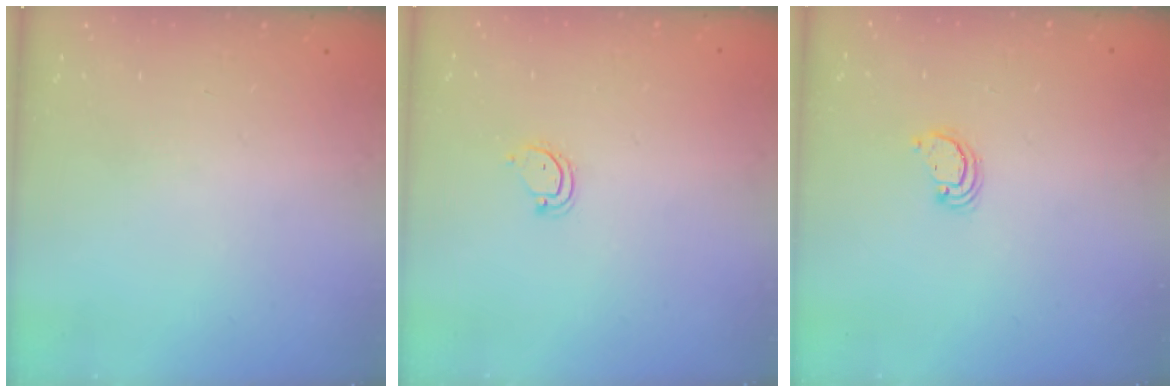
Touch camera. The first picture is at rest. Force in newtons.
{"total": 3.9, "press": 3.9, "slide": 0.3}
{"total": 2.6, "press": 2.6, "slide": 0.2}